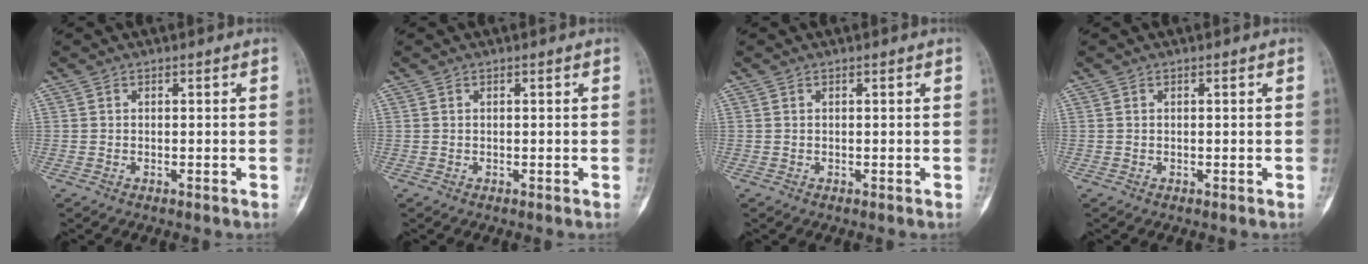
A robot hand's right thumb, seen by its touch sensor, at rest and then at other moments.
{"total": 0.0}
{"total": 0.0}
{"total": 0.0}